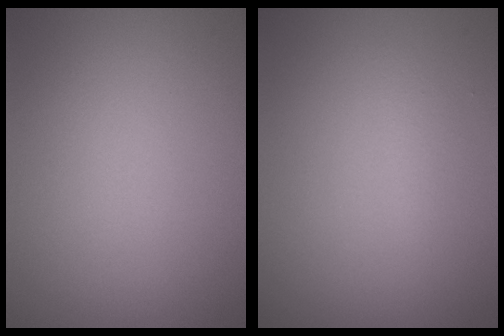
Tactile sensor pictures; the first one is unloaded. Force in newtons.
{"total": 0.9, "press": 0.9, "slide": 0.1}